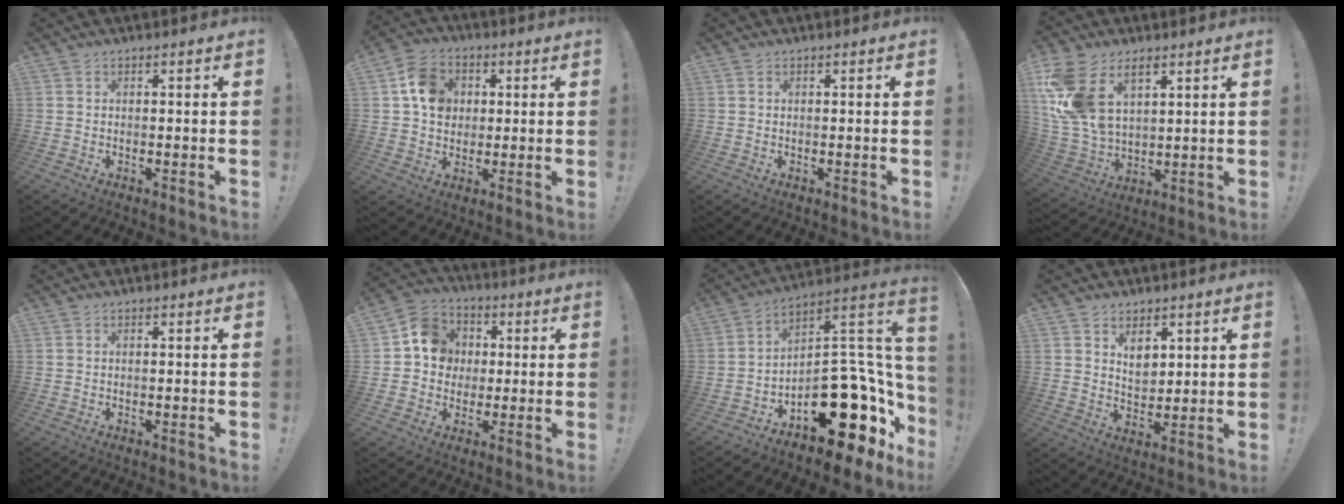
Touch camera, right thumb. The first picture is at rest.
{"total": 11.6, "force": [2.4, 9.7, 5.9], "torque": [-0.085, 0.007, 0.048]}
{"total": 0.0}
{"total": 16.1, "force": [7.9, 10.2, 9.6], "torque": [-0.209, -0.039, 0.152]}
{"total": 0.0}
{"total": 11.7, "force": [1.3, 10.7, 4.7], "torque": [-0.055, 0.014, 0.032]}
{"total": 20.3, "force": [-8.1, 10.9, 15.1], "torque": [-0.168, 0.036, -0.120]}
{"total": 6.4, "force": [3.4, 4.7, 2.7], "torque": [-0.042, -0.021, 0.063]}